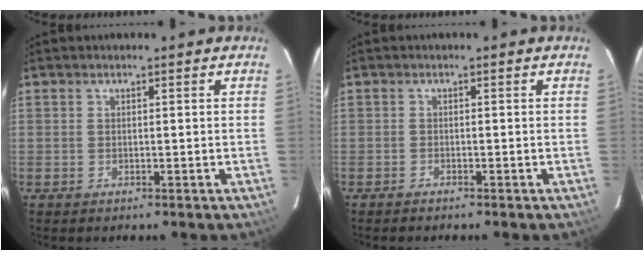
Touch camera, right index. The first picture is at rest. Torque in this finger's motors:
{"motor_torque": [0.11, -0.06, -0.07, 0.00]}